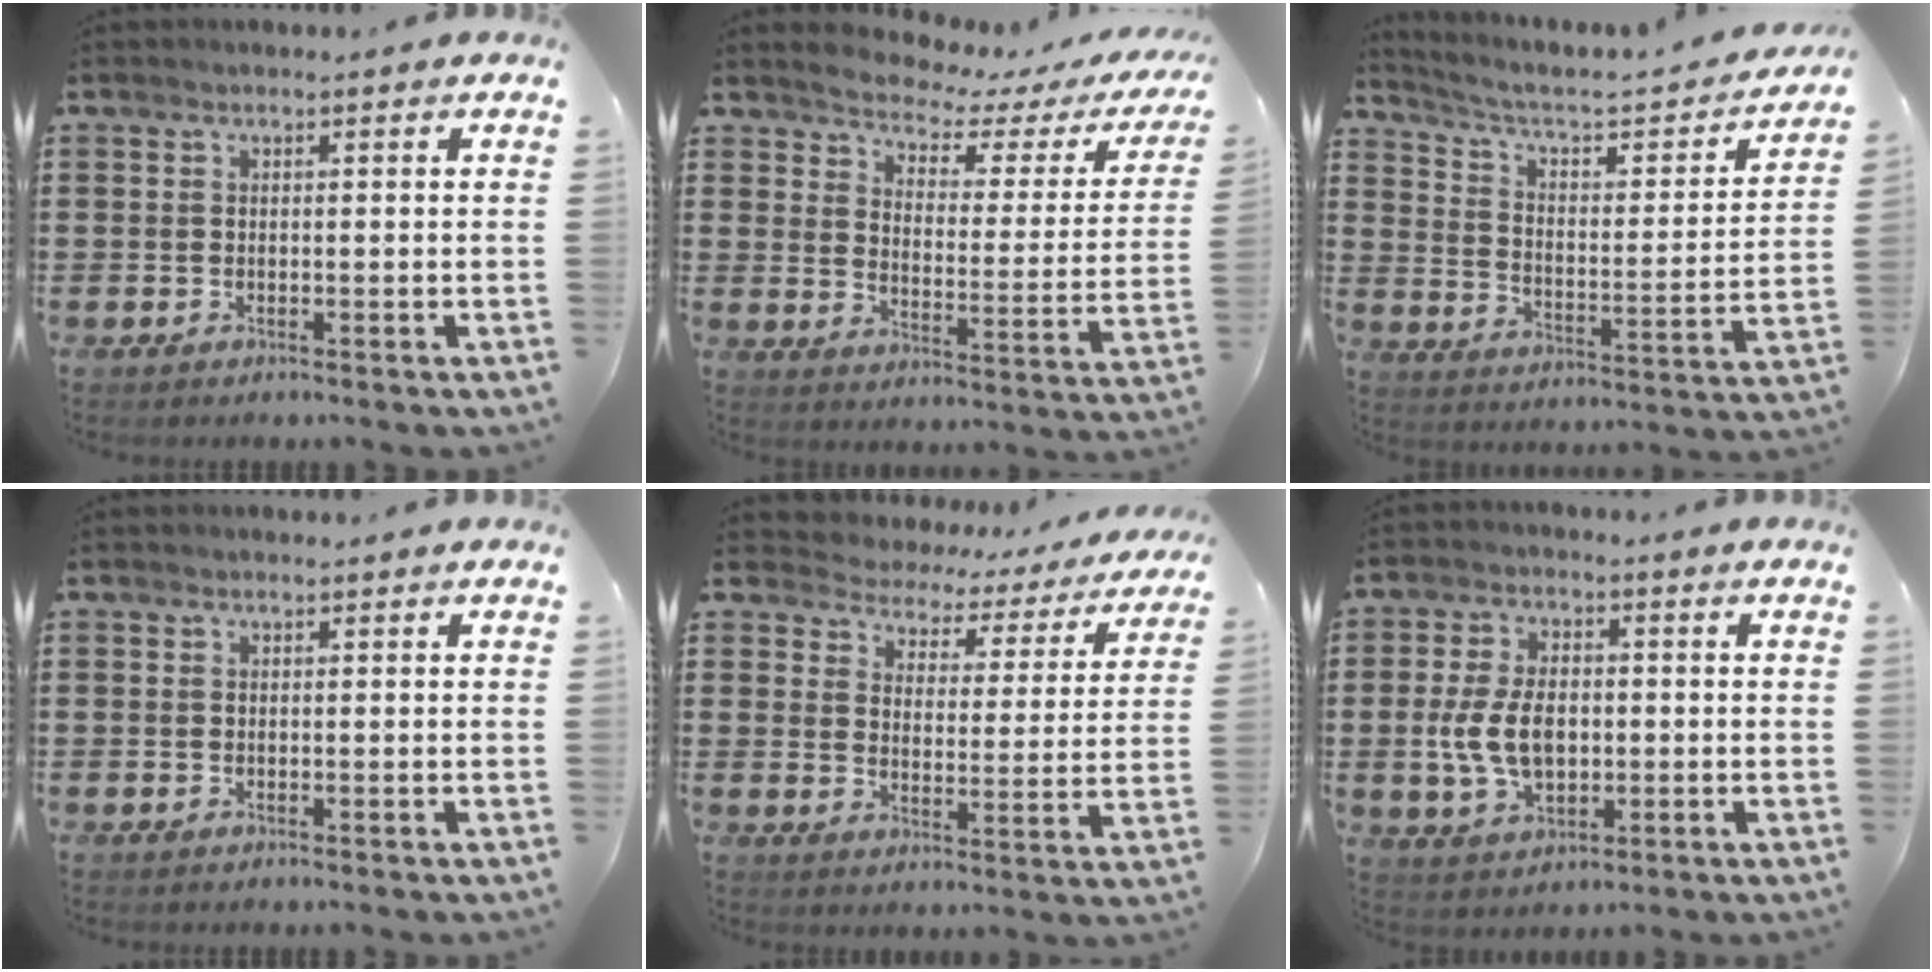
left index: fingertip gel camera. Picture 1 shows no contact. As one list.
[{"total": 3.3, "force": [3.1, 0.6, 0.7], "torque": [-0.037, -0.026, 0.045]}, {"total": 3.6, "force": [2.7, 1.1, 2.2], "torque": [-0.062, -0.029, 0.032]}, {"total": 0.0}, {"total": 3.1, "force": [3.0, 0.9, -0.3], "torque": [-0.019, -0.026, 0.042]}, {"total": 7.8, "force": [-0.5, 5.0, 6.1], "torque": [-0.133, 0.004, -0.017]}]